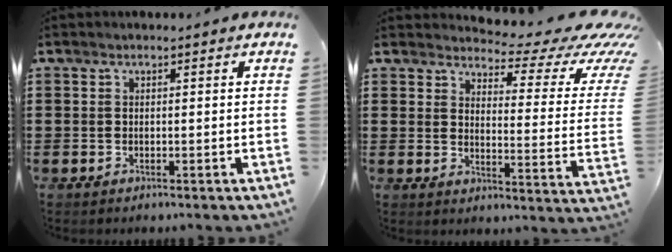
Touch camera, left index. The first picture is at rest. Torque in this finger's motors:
{"motor_torque": [2.14, 0.00, 0.54, 0.02]}